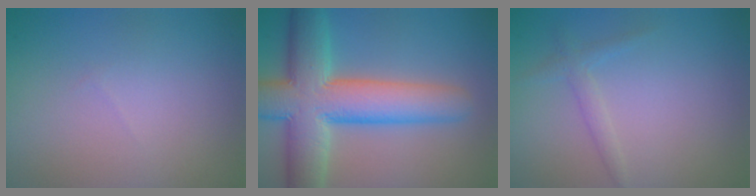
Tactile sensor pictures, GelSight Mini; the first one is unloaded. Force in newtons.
{"total": 10.3, "press": 10.3, "slide": 0.5}
{"total": 1.3, "press": 1.3, "slide": 0.1}